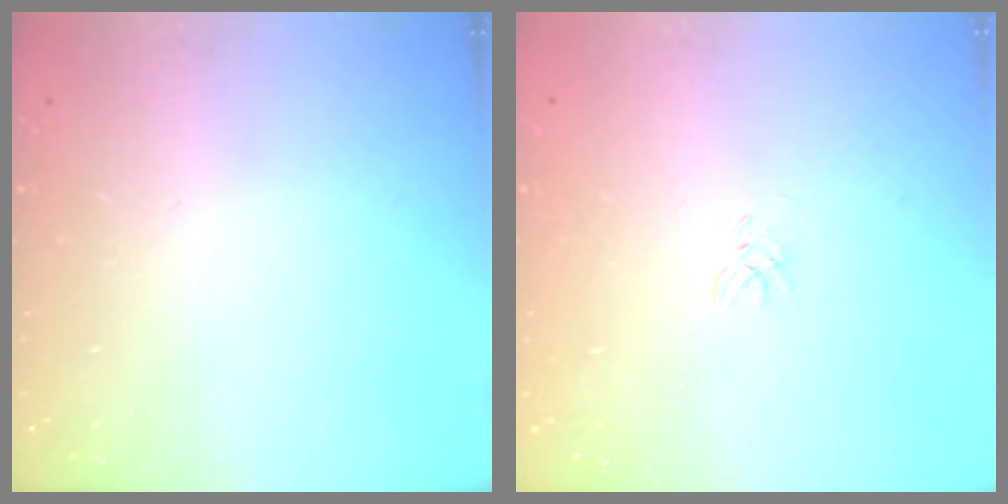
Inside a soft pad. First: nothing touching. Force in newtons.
{"total": 1.7, "press": 1.7, "slide": 0.2}